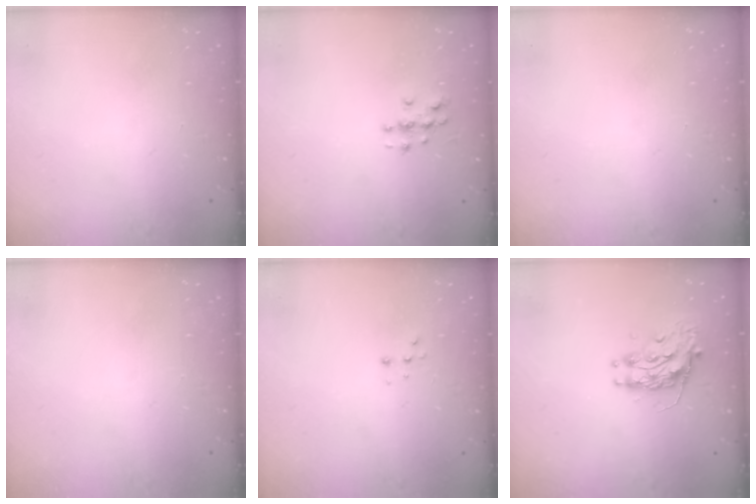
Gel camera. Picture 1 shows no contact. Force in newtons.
{"total": 3.1, "press": 3.1, "slide": 0.2}
{"total": 0.0}
{"total": 0.0}
{"total": 2.2, "press": 2.2, "slide": 0.5}
{"total": 9.6, "press": 9.6, "slide": 0.7}